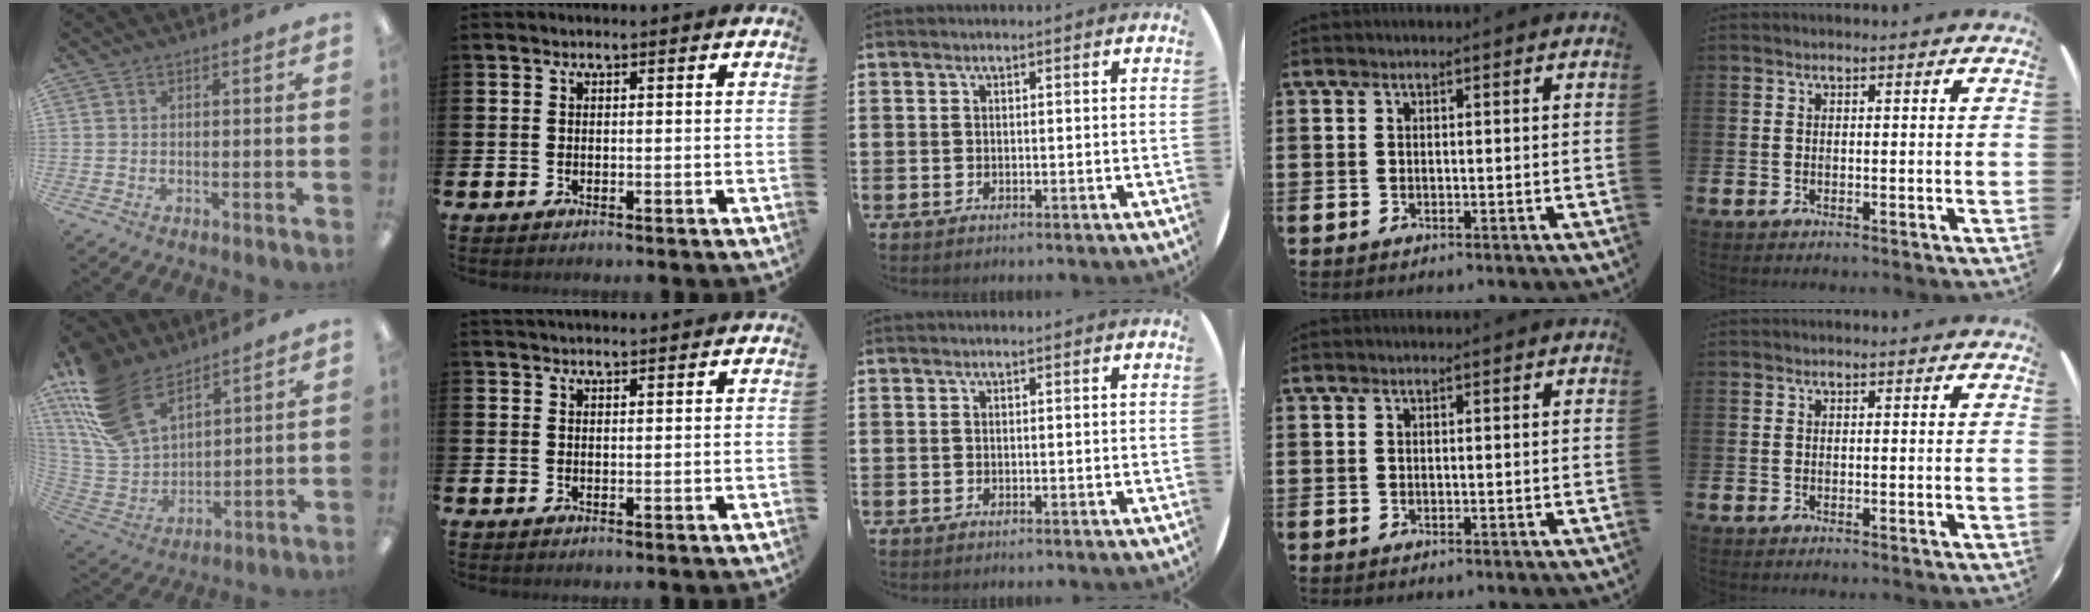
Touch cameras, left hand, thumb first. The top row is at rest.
{"thumb": {"total": 19.0, "force": [12.5, 10.6, 9.7], "torque": [-0.238, -0.056, 0.238]}, "index": {"total": 1.7, "force": [1.7, 0.1, 0.1], "torque": [0.006, -0.008, 0.029]}}